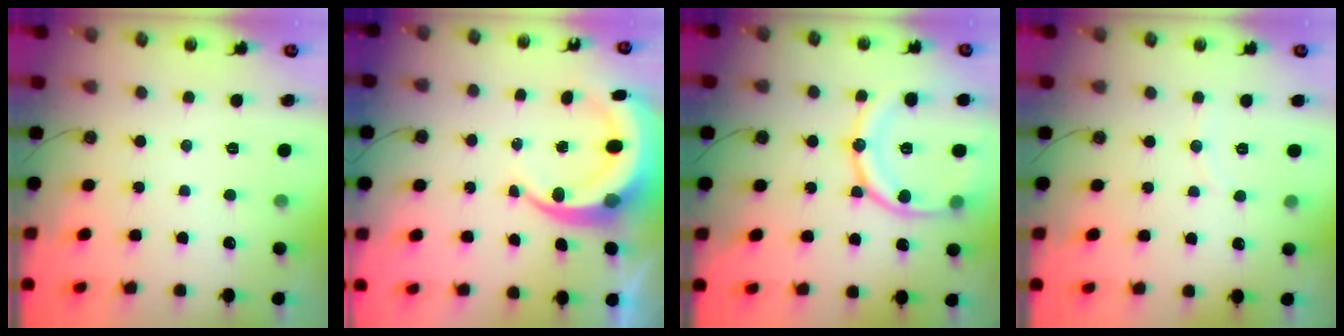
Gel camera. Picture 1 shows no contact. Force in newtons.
{"total": 9.2, "press": 9.1, "slide": 1.3}
{"total": 16.9, "press": 16.8, "slide": 1.8}
{"total": 3.1, "press": 3.1, "slide": 0.2}